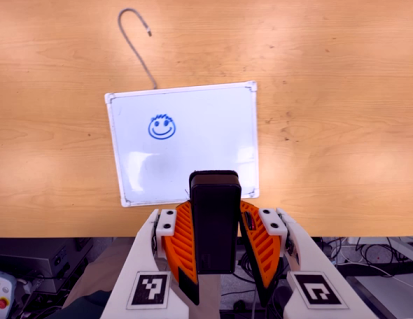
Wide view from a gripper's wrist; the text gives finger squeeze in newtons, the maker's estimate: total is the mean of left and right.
{"total": 6.3, "left": 5.3, "right": 7.4}